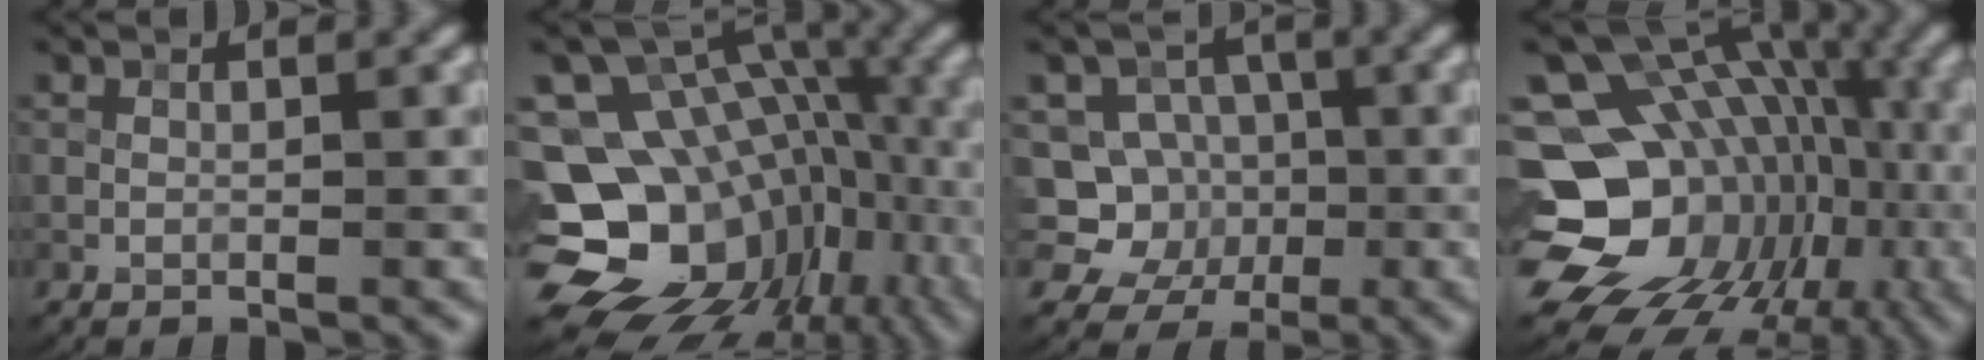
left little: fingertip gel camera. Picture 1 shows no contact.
{"total": 17.6, "force": [-5.2, 13.6, 10.0], "torque": [-0.179, 0.003, -0.054]}
{"total": 7.2, "force": [-1.1, 6.8, 2.1], "torque": [-0.025, 0.019, -0.050]}
{"total": 19.8, "force": [-3.9, 15.8, 11.3], "torque": [-0.172, -0.007, -0.053]}